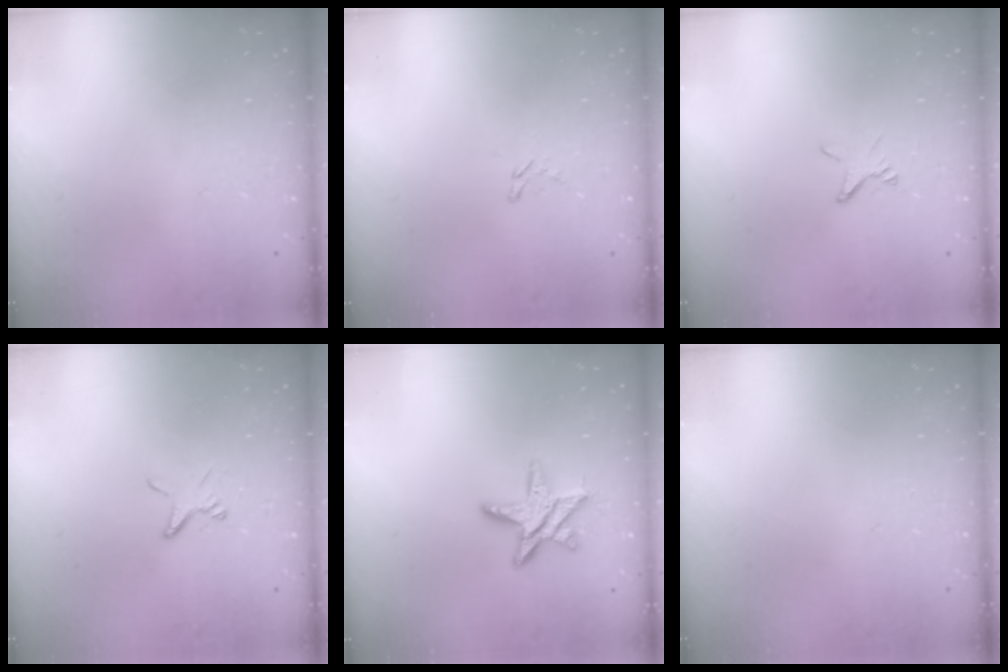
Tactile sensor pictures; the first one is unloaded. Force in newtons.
{"total": 2.4, "press": 2.4, "slide": 0.2}
{"total": 2.3, "press": 2.3, "slide": 0.2}
{"total": 3.8, "press": 3.7, "slide": 0.3}
{"total": 10.5, "press": 10.5, "slide": 0.6}
{"total": 0.0}